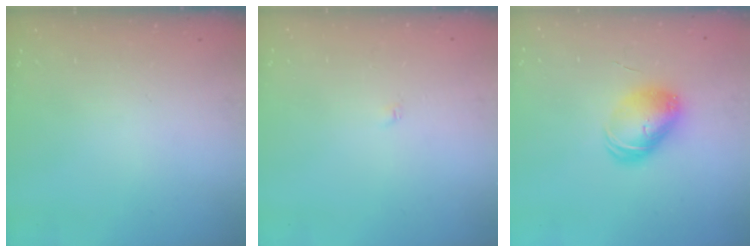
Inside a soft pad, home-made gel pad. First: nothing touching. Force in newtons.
{"total": 1.8, "press": 1.7, "slide": 0.3}
{"total": 9.1, "press": 9.1, "slide": 0.1}